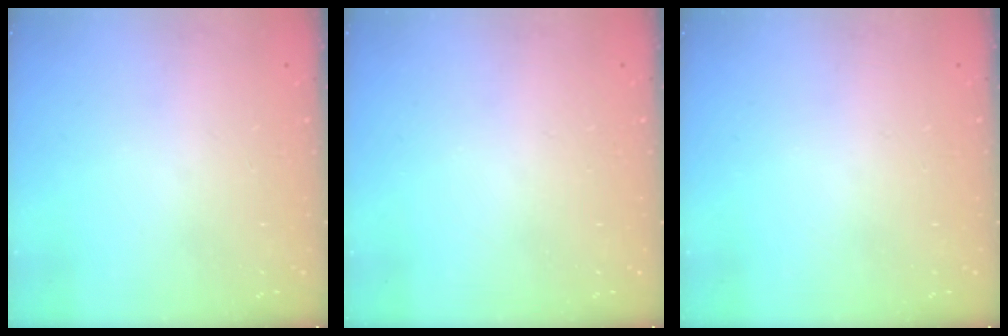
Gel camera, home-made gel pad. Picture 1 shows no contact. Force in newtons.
{"total": 0.0}
{"total": 0.0}